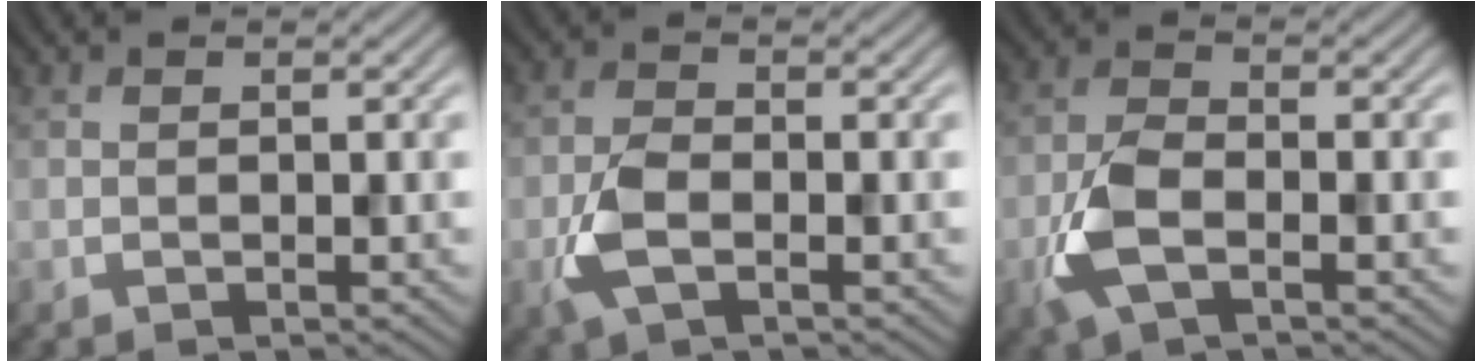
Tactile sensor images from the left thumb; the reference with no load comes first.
{"total": 4.1, "force": [-1.5, 2.2, 3.2], "torque": [-0.076, 0.000, -0.037]}
{"total": 5.4, "force": [-2.0, 2.7, 4.2], "torque": [-0.101, -0.001, -0.051]}